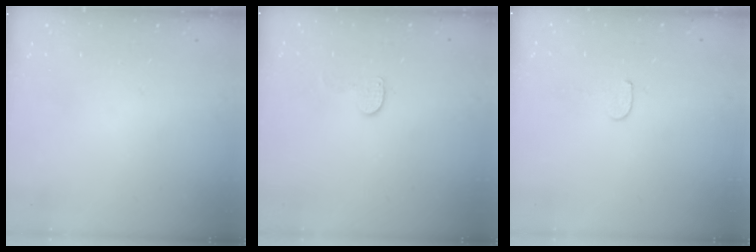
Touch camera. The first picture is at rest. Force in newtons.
{"total": 6.0, "press": 5.9, "slide": 0.5}
{"total": 4.1, "press": 4.1, "slide": 0.4}